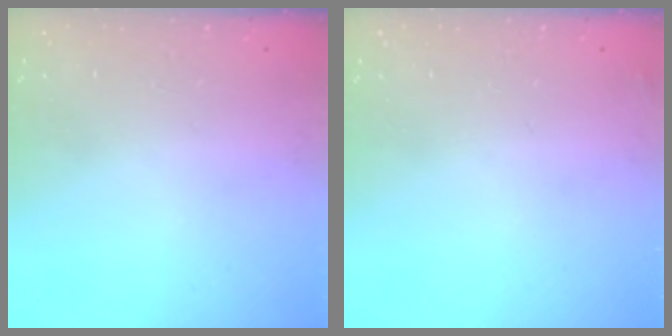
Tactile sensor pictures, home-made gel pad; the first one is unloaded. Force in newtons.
{"total": 2.3, "press": 2.2, "slide": 0.8}